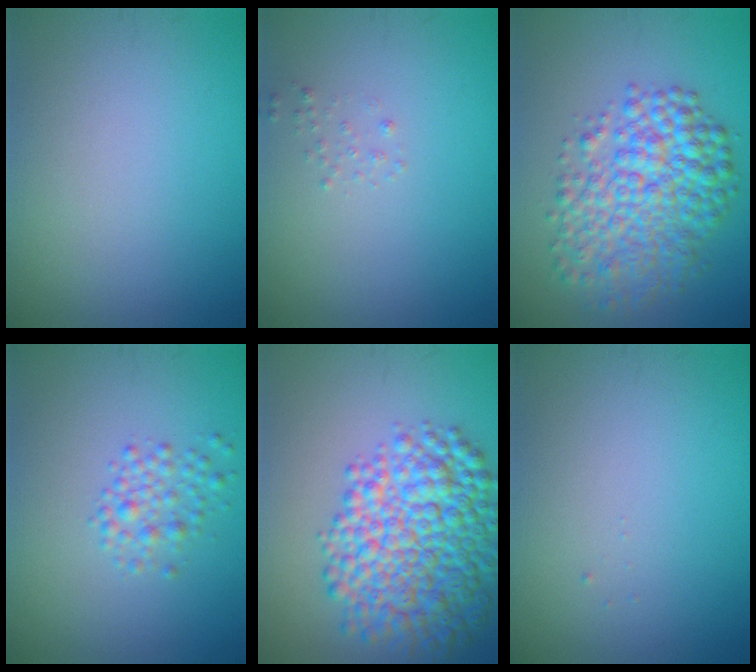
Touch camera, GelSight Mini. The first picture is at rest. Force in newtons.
{"total": 0.6, "press": 0.6, "slide": 0.0}
{"total": 7.3, "press": 7.3, "slide": 0.1}
{"total": 2.1, "press": 2.1, "slide": 0.1}
{"total": 9.5, "press": 9.5, "slide": 0.2}
{"total": 0.0}